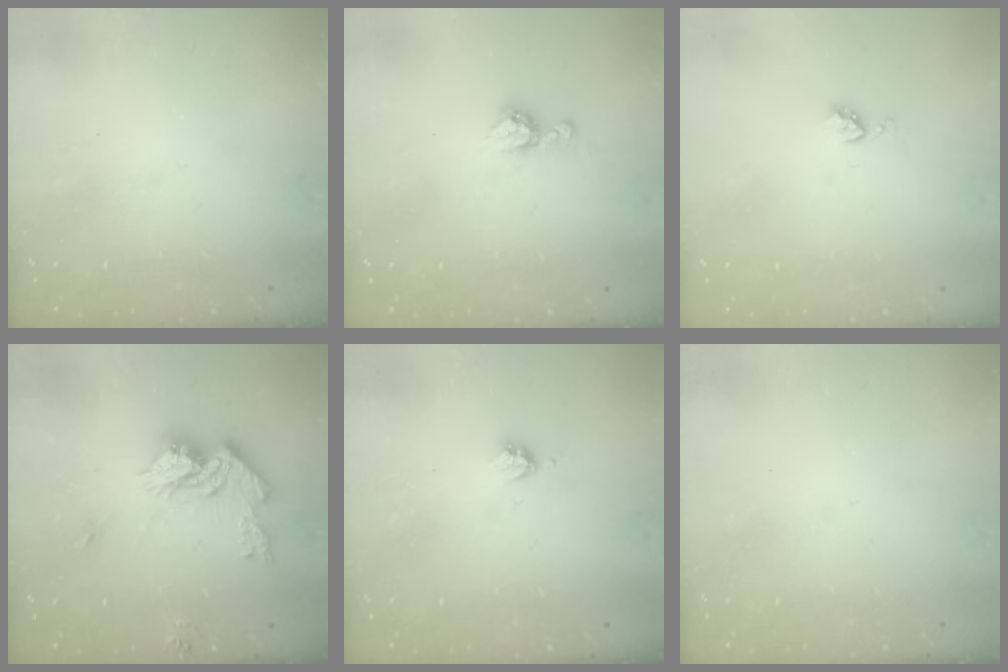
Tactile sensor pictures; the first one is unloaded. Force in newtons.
{"total": 7.3, "press": 7.2, "slide": 0.7}
{"total": 3.9, "press": 3.9, "slide": 0.4}
{"total": 14.7, "press": 14.7, "slide": 1.6}
{"total": 3.0, "press": 3.0, "slide": 0.4}
{"total": 0.0}